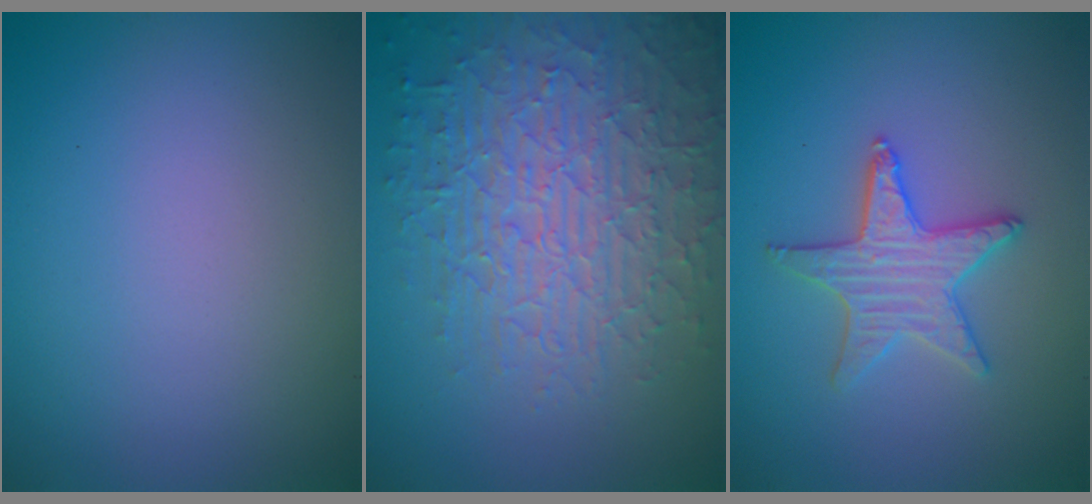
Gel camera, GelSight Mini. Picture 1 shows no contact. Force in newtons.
{"total": 8.4, "press": 6.0, "slide": 5.8}
{"total": 3.4, "press": 3.3, "slide": 0.7}